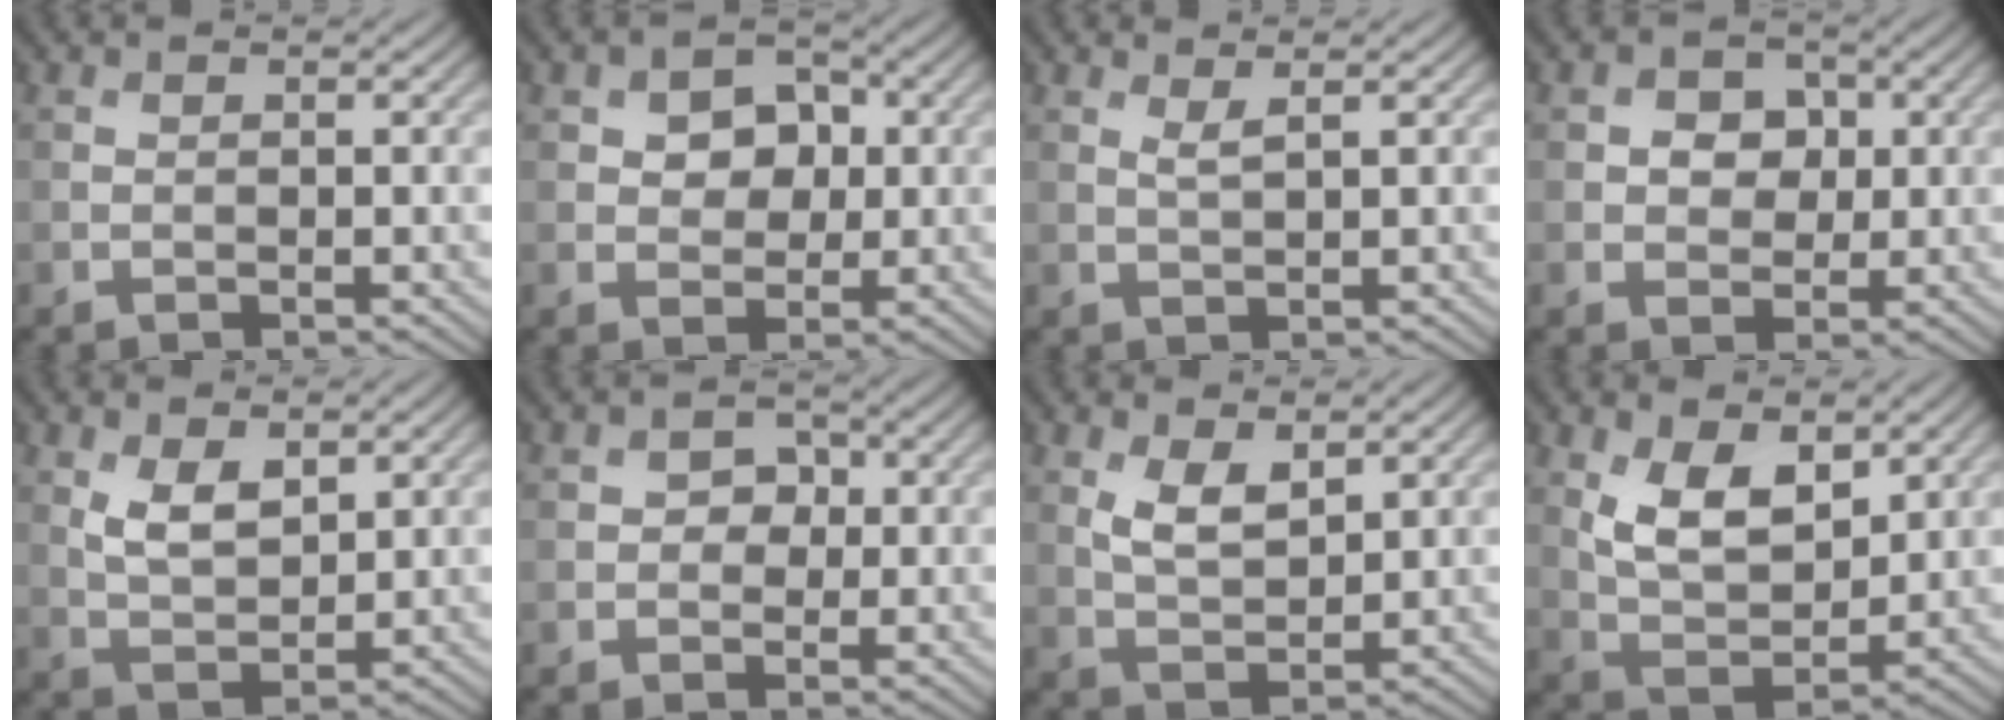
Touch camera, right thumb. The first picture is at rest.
{"total": 4.7, "force": [0.8, 3.6, 2.9], "torque": [-0.047, 0.003, 0.001]}
{"total": 1.5, "force": [1.0, 0.2, 1.1], "torque": [-0.028, -0.001, 0.020]}
{"total": 4.1, "force": [0.8, 3.3, 2.2], "torque": [-0.040, 0.001, 0.002]}
{"total": 4.5, "force": [1.9, 2.4, 3.3], "torque": [-0.074, -0.006, 0.041]}
{"total": 2.4, "force": [0.0, 2.1, 1.2], "torque": [-0.016, 0.001, -0.010]}
{"total": 4.5, "force": [2.1, 2.1, 3.4], "torque": [-0.077, -0.006, 0.046]}
{"total": 7.7, "force": [3.3, 4.1, 5.5], "torque": [-0.113, -0.015, 0.064]}